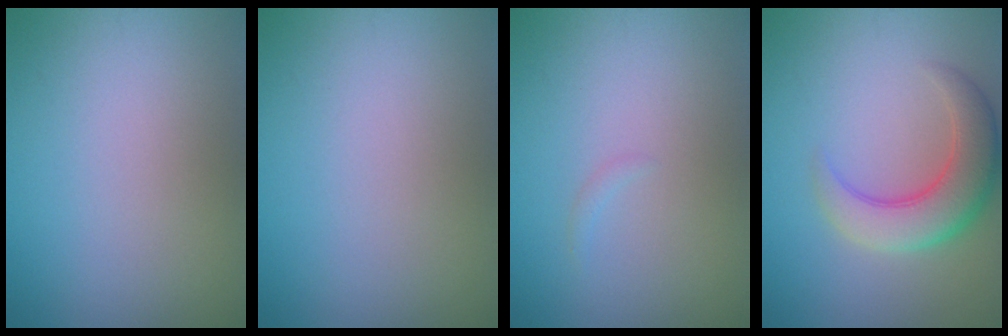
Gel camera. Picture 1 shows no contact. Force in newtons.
{"total": 0.0}
{"total": 0.5, "press": 0.5, "slide": 0.1}
{"total": 5.6, "press": 5.5, "slide": 0.4}